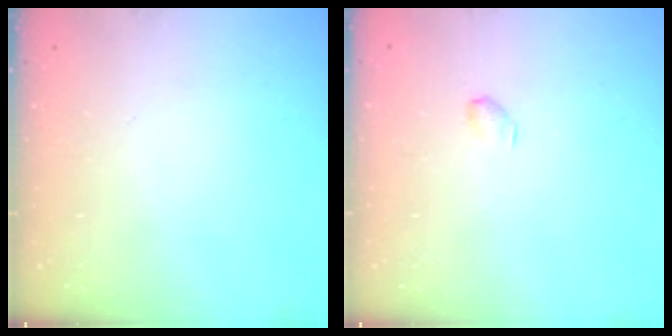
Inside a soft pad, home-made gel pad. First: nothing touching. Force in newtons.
{"total": 2.9, "press": 2.9, "slide": 0.5}